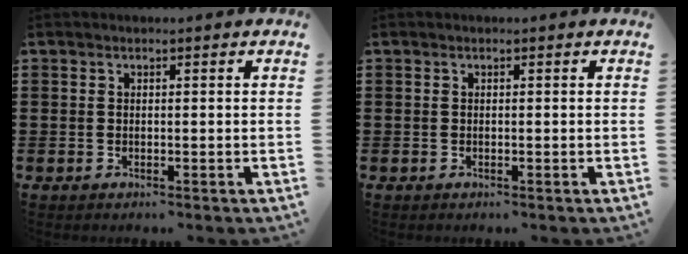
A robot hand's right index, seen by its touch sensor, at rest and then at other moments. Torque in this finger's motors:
{"motor_torque": [0.09, 0.13, 0.00, 0.00]}